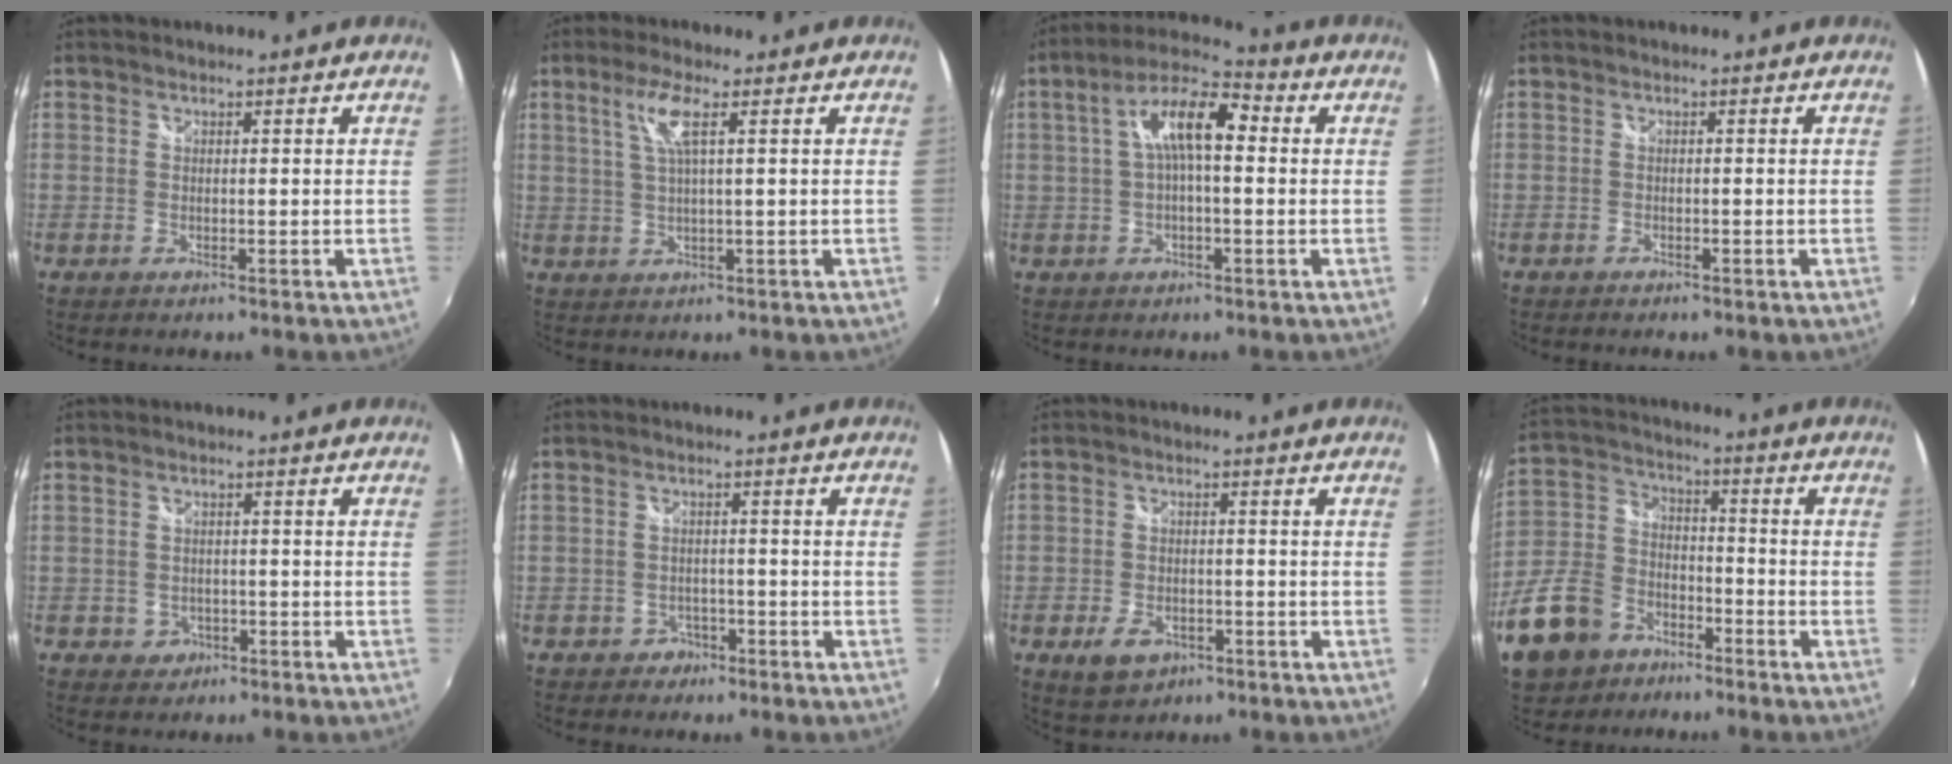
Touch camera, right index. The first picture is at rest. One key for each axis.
{"total": 4.8, "fx": 2.1, "fy": 0.1, "fz": 4.3, "tx": -0.089, "ty": 0.001, "tz": 0.045}
{"total": 10.1, "fx": 1.2, "fy": 3.5, "fz": 9.4, "tx": -0.177, "ty": 0.028, "tz": 0.015}
{"total": 1.5, "fx": -1.1, "fy": 0.7, "fz": 0.6, "tx": -0.014, "ty": -0.006, "tz": -0.018}
{"total": 3.1, "fx": -1.2, "fy": 2.8, "fz": 0.6, "tx": -0.018, "ty": 0.003, "tz": -0.013}
{"total": 3.4, "fx": -2.1, "fy": 2.7, "fz": 0.2, "tx": -0.011, "ty": 0.009, "tz": -0.031}
{"total": 6.2, "fx": -3.2, "fy": 4.1, "fz": 3.4, "tx": -0.085, "ty": -0.005, "tz": -0.048}
{"total": 20.5, "fx": -12.7, "fy": 13.5, "fz": 8.6, "tx": -0.228, "ty": 0.025, "tz": -0.216}